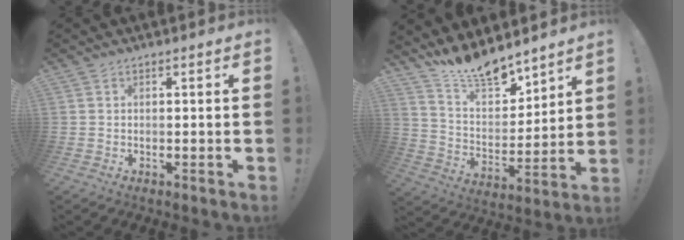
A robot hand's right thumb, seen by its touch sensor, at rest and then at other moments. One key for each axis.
{"total": 13.1, "fx": 11.9, "fy": 3.6, "fz": 4.2, "tx": -0.088, "ty": -0.100, "tz": 0.217}